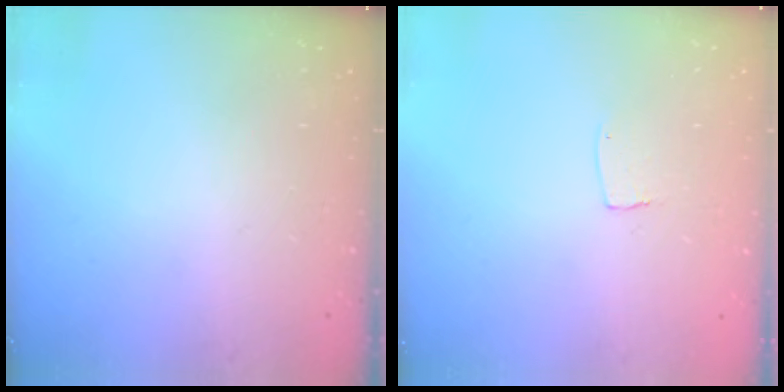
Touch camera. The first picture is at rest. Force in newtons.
{"total": 3.1, "press": 3.1, "slide": 0.2}